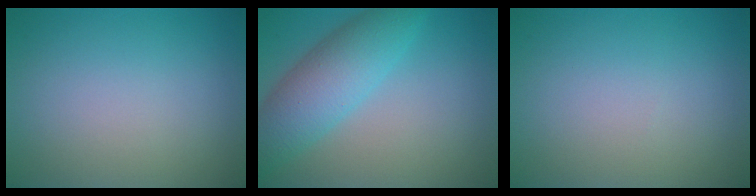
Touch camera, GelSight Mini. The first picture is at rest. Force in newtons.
{"total": 6.1, "press": 6.1, "slide": 0.2}
{"total": 0.0}